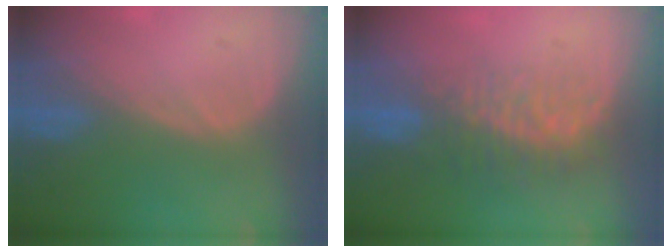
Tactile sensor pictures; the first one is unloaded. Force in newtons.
{"total": 8.3, "press": 6.9, "slide": 4.6}